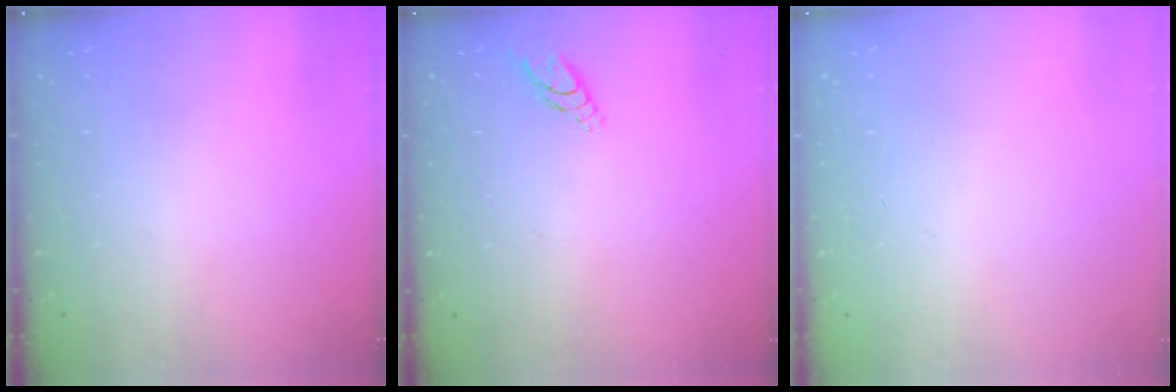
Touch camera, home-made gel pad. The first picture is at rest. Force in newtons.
{"total": 4.9, "press": 4.9, "slide": 0.3}
{"total": 0.0}